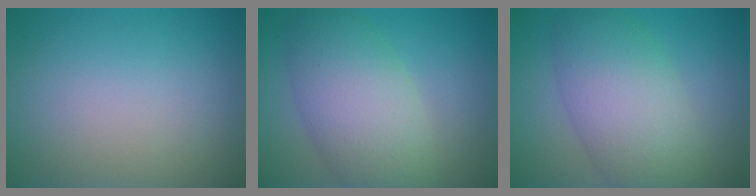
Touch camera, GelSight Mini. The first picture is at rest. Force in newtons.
{"total": 7.3, "press": 7.3, "slide": 0.4}
{"total": 7.3, "press": 7.3, "slide": 0.5}